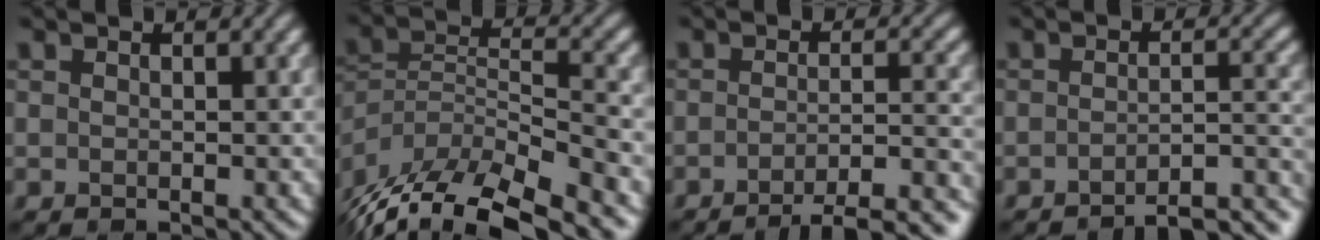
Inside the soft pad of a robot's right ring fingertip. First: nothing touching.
{"total": 12.8, "force": [-10.3, 4.3, 6.3], "torque": [-0.118, 0.001, -0.166]}
{"total": 7.7, "force": [-5.4, 1.9, 5.1], "torque": [-0.059, 0.001, -0.067]}
{"total": 8.0, "force": [-6.8, 1.9, 3.8], "torque": [-0.028, 0.012, -0.079]}